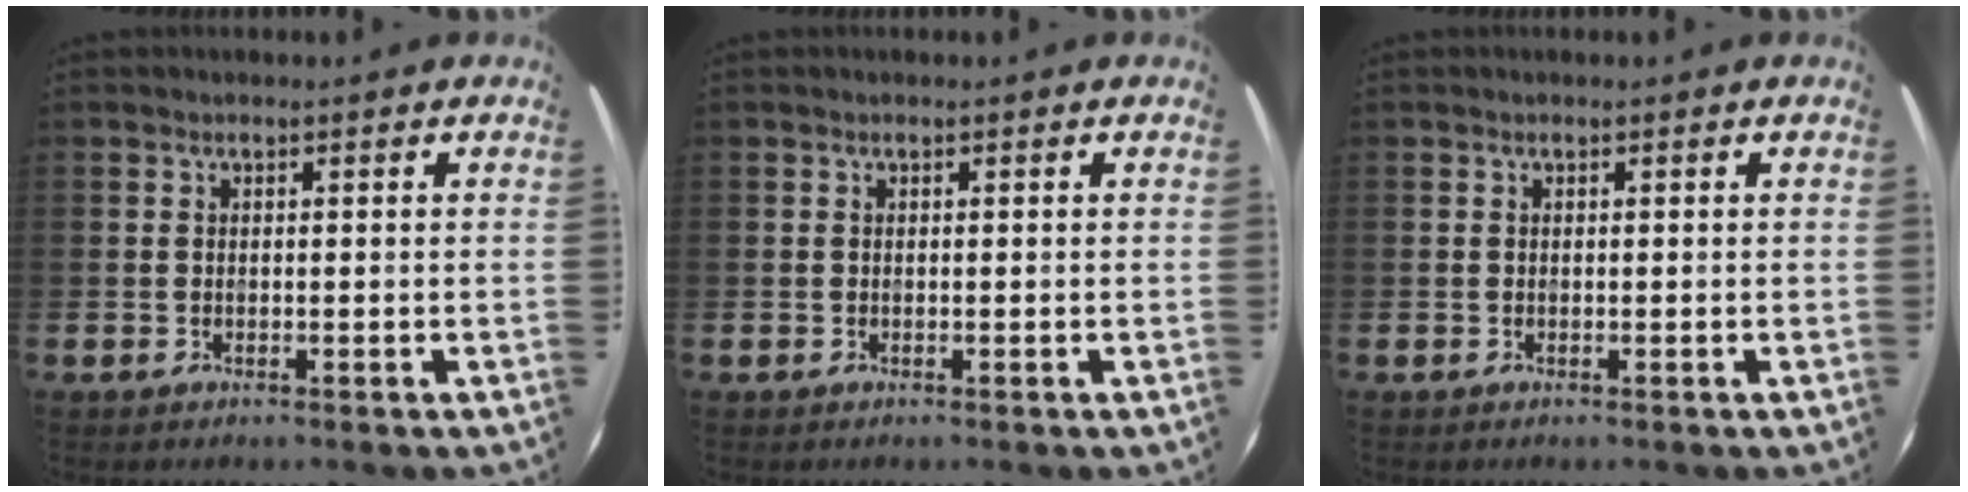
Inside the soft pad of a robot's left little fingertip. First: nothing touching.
{"total": 0.0}
{"total": 0.0}